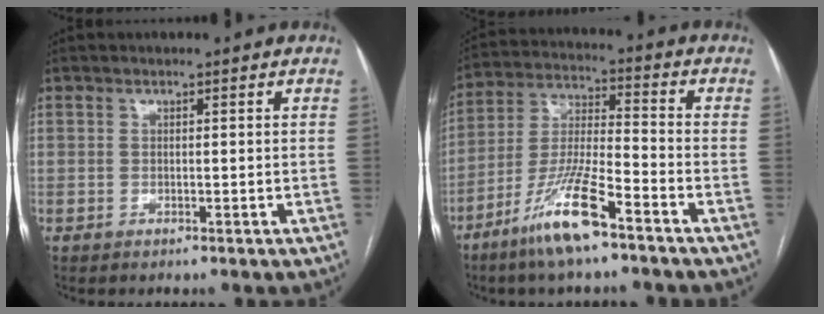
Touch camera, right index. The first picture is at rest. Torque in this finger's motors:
{"motor_torque": [1.61, -0.53, 0.48, 0.08]}